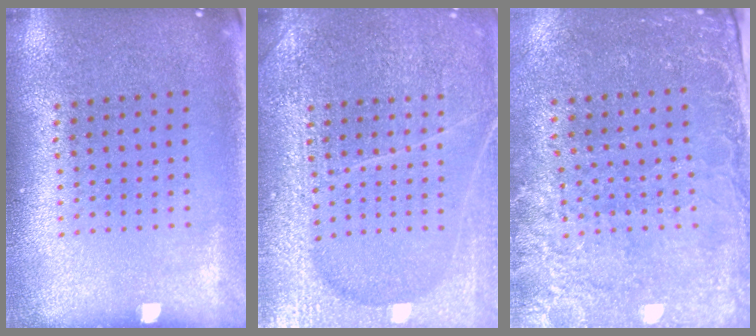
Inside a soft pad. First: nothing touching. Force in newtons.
{"total": 6.6, "press": 6.5, "slide": 0.8}
{"total": 2.7, "press": 2.4, "slide": 1.2}